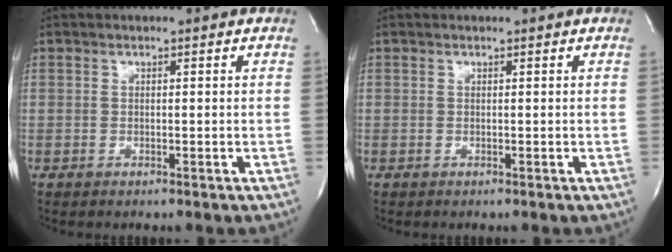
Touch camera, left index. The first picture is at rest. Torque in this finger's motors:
{"motor_torque": [0.00, 0.00, -0.04, 0.00]}